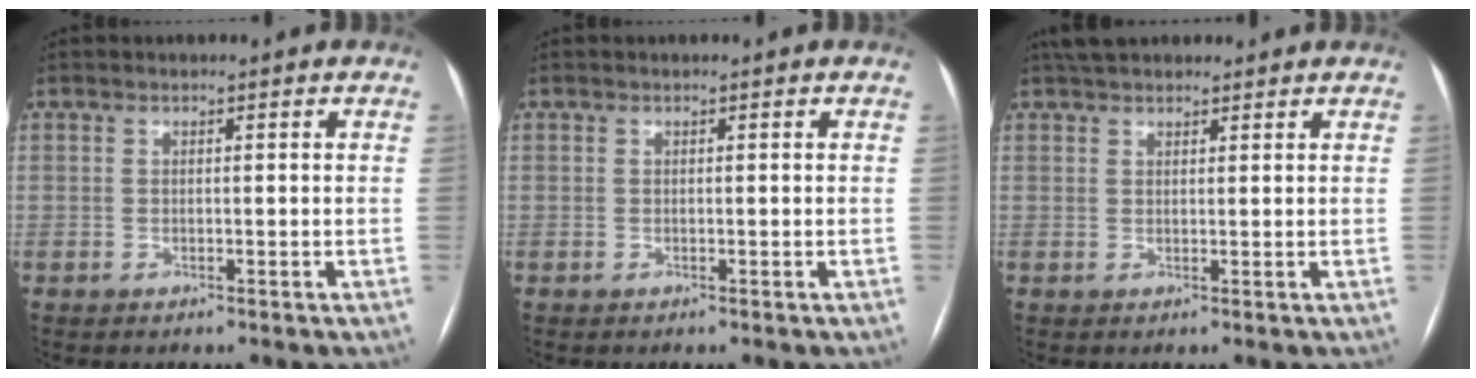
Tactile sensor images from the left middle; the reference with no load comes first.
{"total": 0.0}
{"total": 6.2, "force": [5.4, 2.1, 2.4], "torque": [-0.031, 0.037, 0.088]}